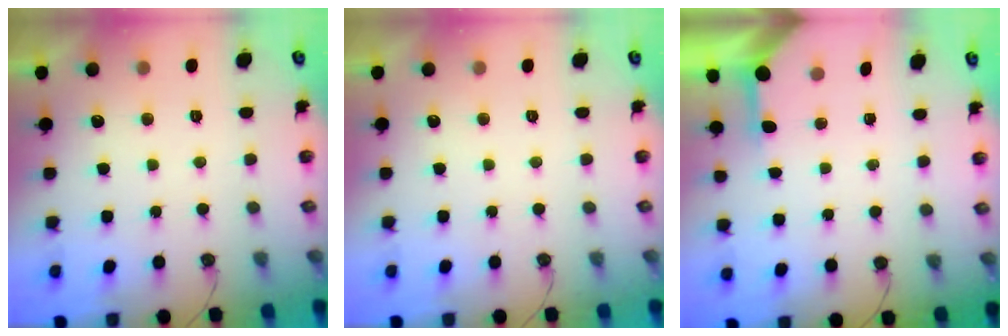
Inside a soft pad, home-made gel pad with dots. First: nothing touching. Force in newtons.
{"total": 0.0}
{"total": 3.2, "press": 3.2, "slide": 0.4}